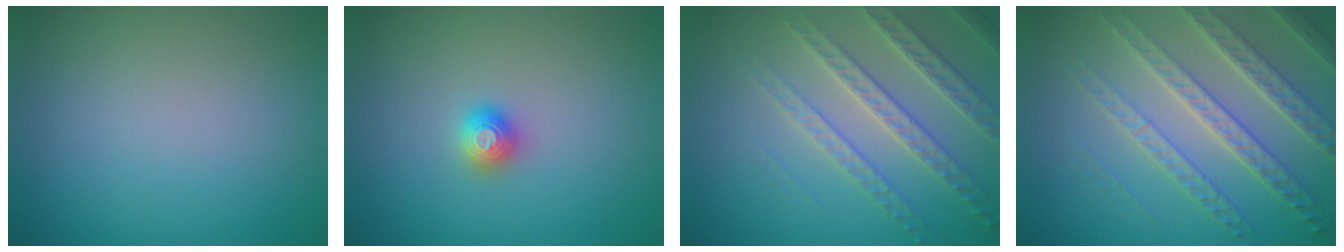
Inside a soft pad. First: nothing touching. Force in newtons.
{"total": 1.3, "press": 1.3, "slide": 0.2}
{"total": 4.0, "press": 4.0, "slide": 0.6}
{"total": 7.3, "press": 5.1, "slide": 5.2}